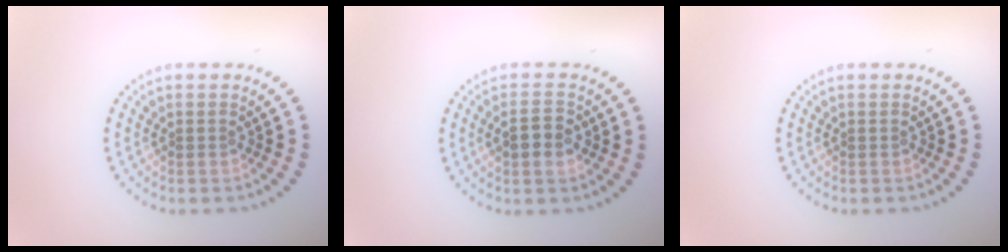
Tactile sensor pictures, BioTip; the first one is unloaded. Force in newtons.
{"total": 2.8, "press": 2.7, "slide": 0.3}
{"total": 0.0}